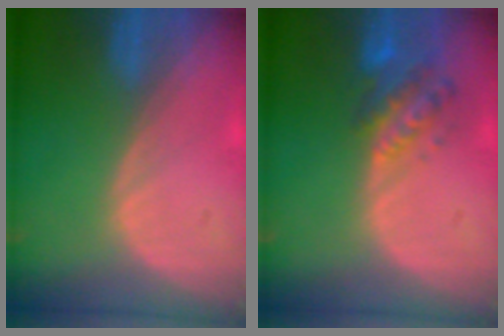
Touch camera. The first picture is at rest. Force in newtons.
{"total": 6.2, "press": 5.7, "slide": 2.3}